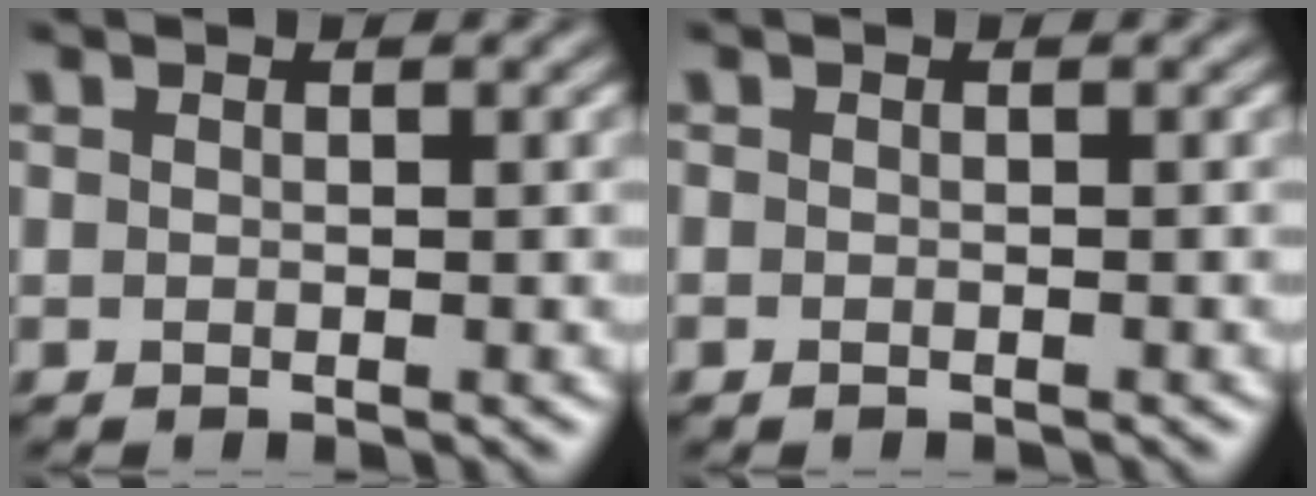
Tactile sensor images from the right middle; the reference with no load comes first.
{"total": 0.7, "force": [-0.7, 0.2, 0.3], "torque": [-0.004, -0.004, -0.010]}